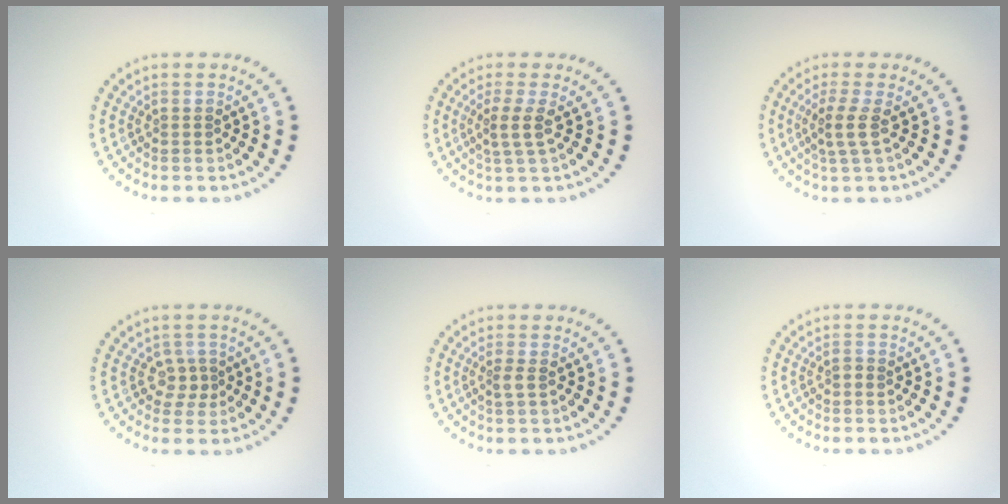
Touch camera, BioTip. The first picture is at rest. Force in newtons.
{"total": 2.1, "press": 1.6, "slide": 1.4}
{"total": 2.1, "press": 1.6, "slide": 1.4}
{"total": 1.7, "press": 1.3, "slide": 1.2}
{"total": 1.0, "press": 0.7, "slide": 0.7}
{"total": 0.5, "press": 0.4, "slide": 0.4}